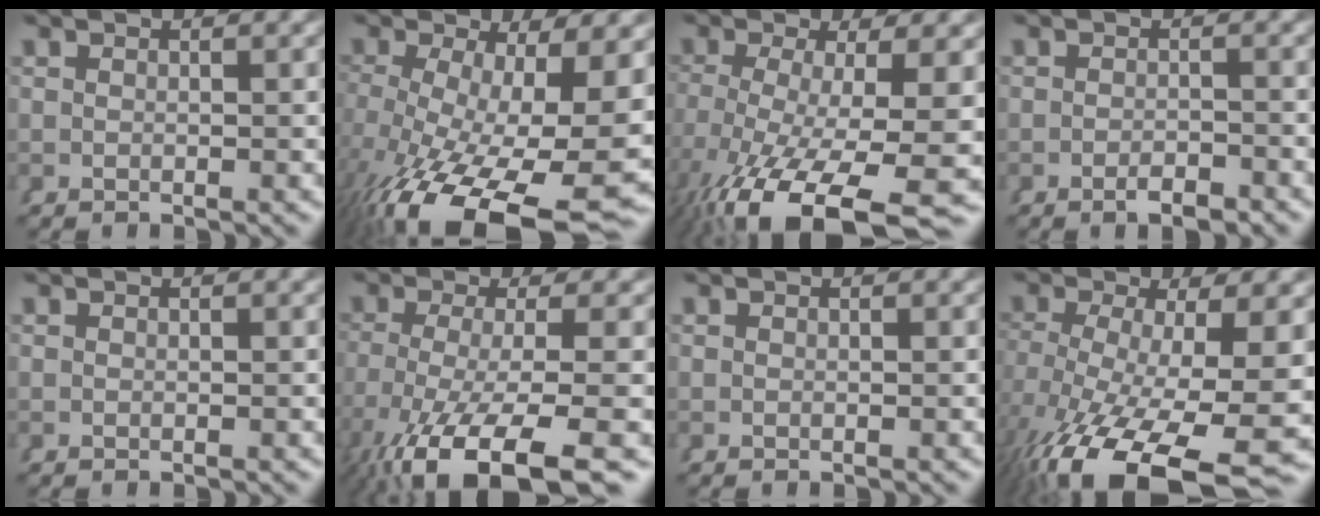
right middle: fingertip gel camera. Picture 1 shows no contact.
{"total": 13.1, "force": [-4.3, 5.9, 10.8], "torque": [-0.186, -0.053, -0.031]}
{"total": 11.6, "force": [-5.5, 4.6, 9.2], "torque": [-0.178, -0.053, -0.051]}
{"total": 2.1, "force": [-1.8, 0.1, 0.9], "torque": [-0.004, 0.000, -0.032]}
{"total": 0.0}
{"total": 10.4, "force": [-5.6, 4.0, 7.9], "torque": [-0.146, -0.049, -0.054]}
{"total": 0.0}
{"total": 11.8, "force": [-4.4, 4.9, 9.8], "torque": [-0.179, -0.052, -0.032]}